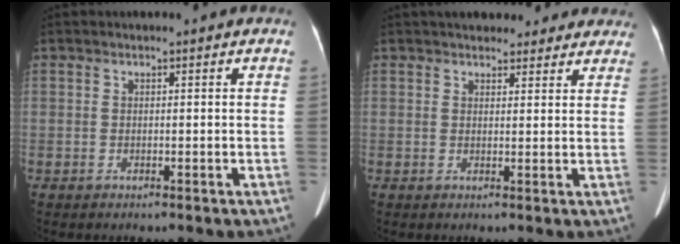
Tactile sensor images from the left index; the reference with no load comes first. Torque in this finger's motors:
{"motor_torque": [-1.01, -1.13, -0.53, -0.04]}